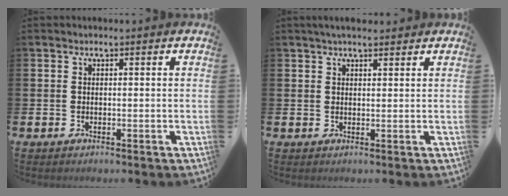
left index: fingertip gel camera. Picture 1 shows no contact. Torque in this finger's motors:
{"motor_torque": [0.45, -0.32, -0.04, 0.02]}